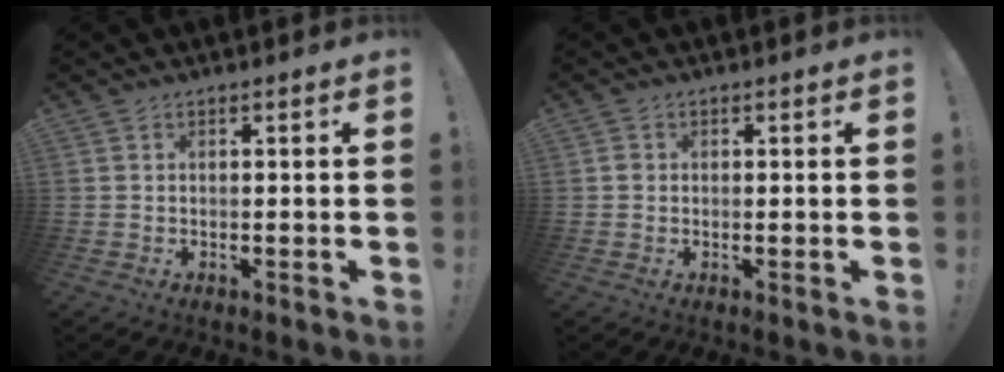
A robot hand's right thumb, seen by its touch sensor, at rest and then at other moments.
{"total": 1.1, "force": [0.1, 1.0, 0.5], "torque": [-0.006, 0.004, 0.001]}